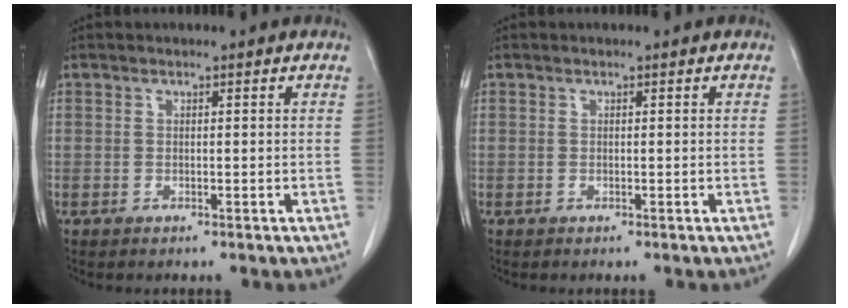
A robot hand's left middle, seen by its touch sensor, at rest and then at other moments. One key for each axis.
{"total": 0.0}